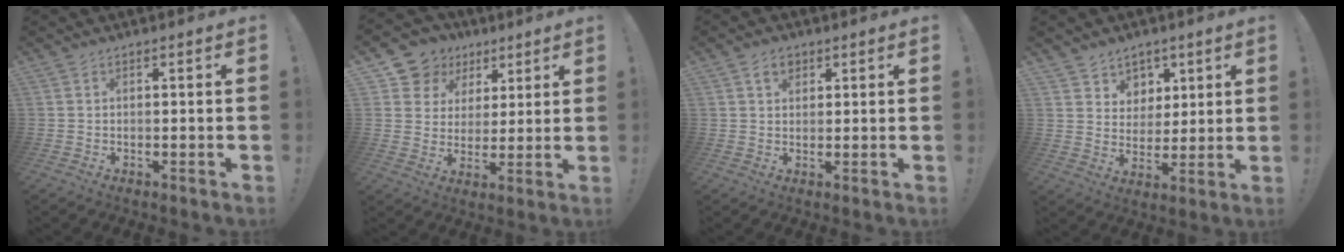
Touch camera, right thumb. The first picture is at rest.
{"total": 10.7, "force": [5.5, 8.9, 2.5], "torque": [-0.039, -0.036, 0.112]}
{"total": 4.1, "force": [2.3, 2.9, 1.7], "torque": [-0.021, -0.002, 0.040]}
{"total": 7.9, "force": [4.5, 6.5, 0.3], "torque": [-0.008, -0.040, 0.093]}